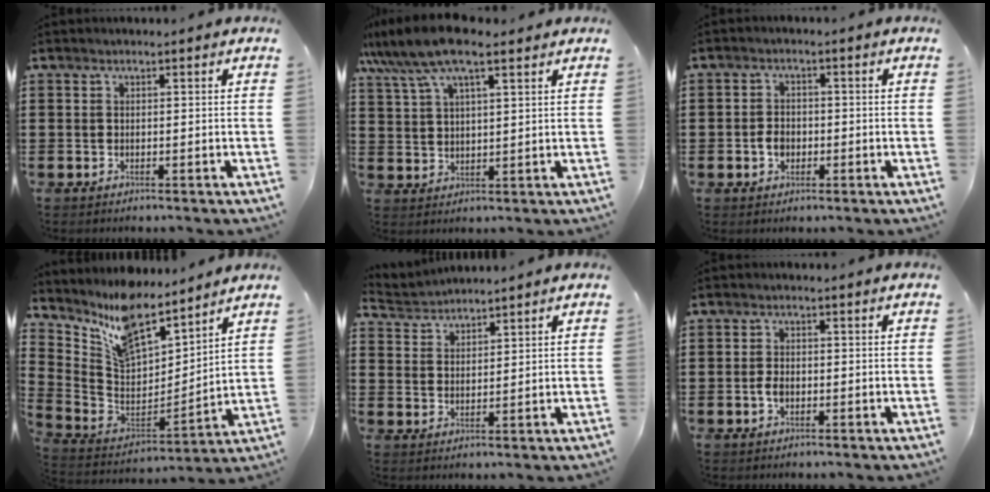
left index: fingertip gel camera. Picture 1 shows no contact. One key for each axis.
{"total": 9.2, "fx": 6.7, "fy": 2.5, "fz": 5.9, "tx": -0.129, "ty": -0.005, "tz": 0.123}
{"total": 2.7, "fx": -0.7, "fy": 2.0, "fz": 1.6, "tx": -0.034, "ty": 0.002, "tz": -0.014}
{"total": 10.7, "fx": 9.2, "fy": 3.0, "fz": 4.4, "tx": -0.131, "ty": -0.057, "tz": 0.166}
{"total": 2.7, "fx": 2.6, "fy": 0.4, "fz": -0.5, "tx": -0.001, "ty": -0.006, "tz": 0.048}
{"total": 2.2, "fx": -0.5, "fy": 1.3, "fz": 1.7, "tx": -0.049, "ty": -0.002, "tz": -0.013}